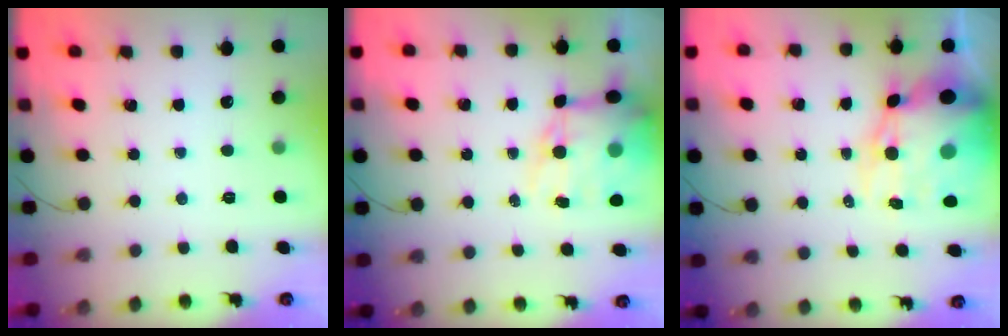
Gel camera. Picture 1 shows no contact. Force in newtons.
{"total": 14.0, "press": 13.6, "slide": 3.3}
{"total": 19.9, "press": 19.4, "slide": 4.6}